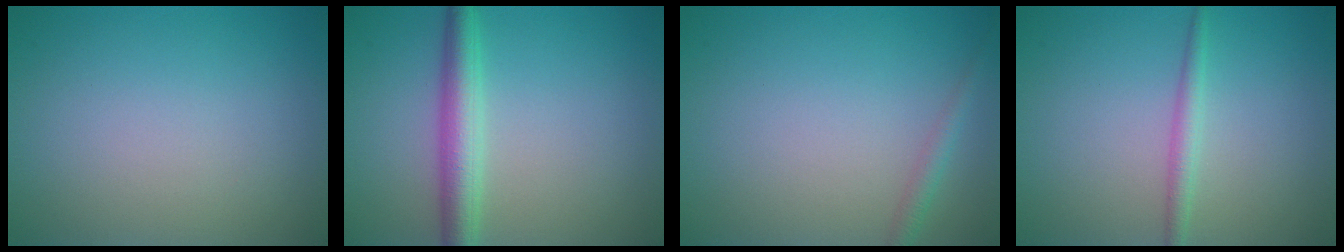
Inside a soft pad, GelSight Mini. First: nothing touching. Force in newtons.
{"total": 3.9, "press": 3.9, "slide": 0.1}
{"total": 1.3, "press": 1.3, "slide": 0.1}
{"total": 1.7, "press": 1.7, "slide": 0.1}